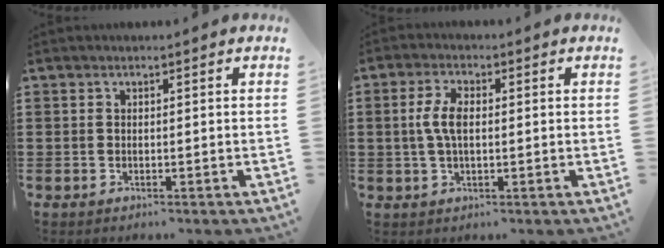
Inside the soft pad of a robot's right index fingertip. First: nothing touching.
{"total": 4.9, "force": [0.3, 2.2, 4.4], "torque": [-0.110, -0.001, -0.004]}